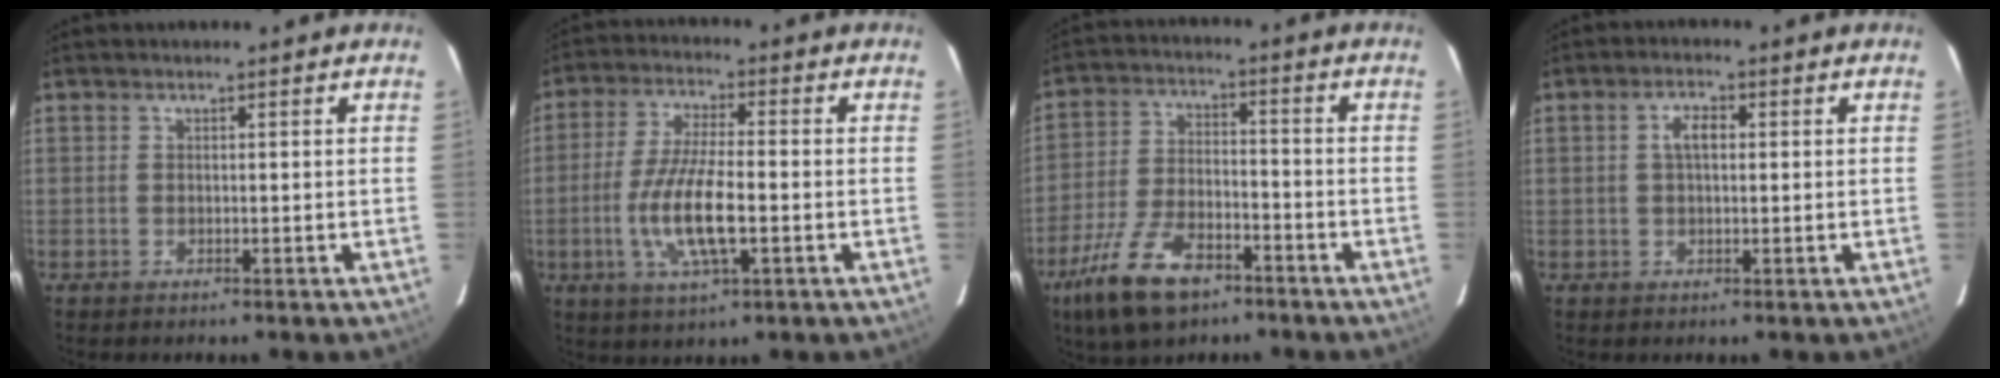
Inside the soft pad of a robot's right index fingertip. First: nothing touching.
{"total": 11.3, "force": [-2.9, 2.8, 10.6], "torque": [-0.215, -0.008, -0.055]}
{"total": 14.4, "force": [-9.1, 6.4, 9.2], "torque": [-0.207, -0.019, -0.164]}
{"total": 3.3, "force": [0.6, 1.7, 2.8], "torque": [-0.051, 0.011, 0.012]}